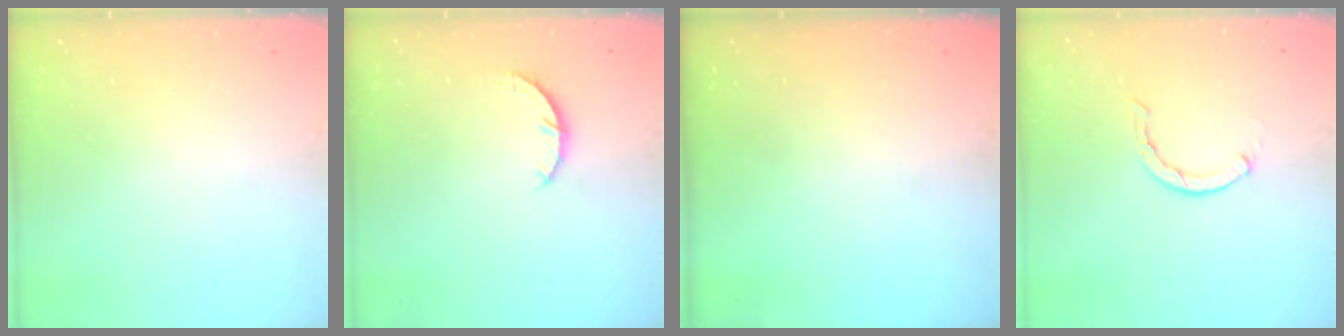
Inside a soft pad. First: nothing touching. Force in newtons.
{"total": 3.0, "press": 3.0, "slide": 0.4}
{"total": 0.0}
{"total": 0.7, "press": 0.6, "slide": 0.2}